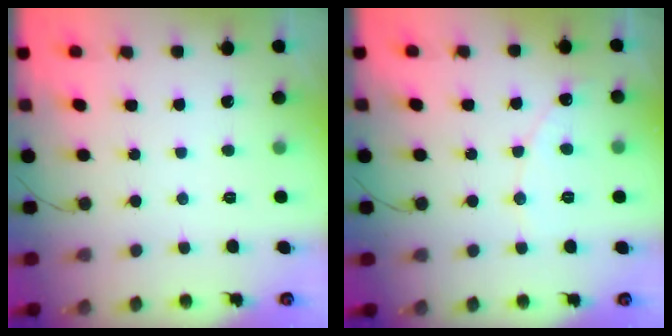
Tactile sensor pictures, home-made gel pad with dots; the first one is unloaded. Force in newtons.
{"total": 4.7, "press": 4.6, "slide": 0.5}